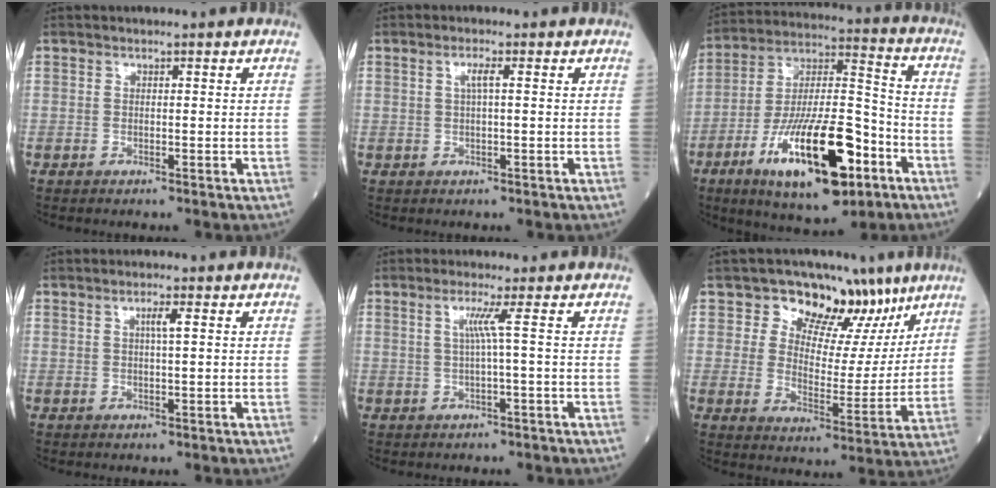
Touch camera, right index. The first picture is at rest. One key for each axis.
{"total": 1.8, "fx": 0.4, "fy": 0.0, "fz": 1.7, "tx": -0.034, "ty": 0.002, "tz": 0.006}
{"total": 21.2, "fx": -9.8, "fy": 6.0, "fz": 17.8, "tx": -0.327, "ty": -0.012, "tz": -0.157}
{"total": 1.9, "fx": 0.5, "fy": -0.1, "fz": 1.8, "tx": -0.033, "ty": 0.001, "tz": 0.008}
{"total": 2.5, "fx": 0.4, "fy": -1.0, "fz": 2.3, "tx": -0.047, "ty": 0.000, "tz": 0.010}
{"total": 11.5, "fx": 7.4, "fy": 6.9, "fz": 5.5, "tx": -0.062, "ty": 0.004, "tz": 0.114}